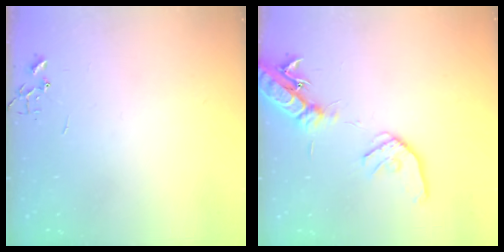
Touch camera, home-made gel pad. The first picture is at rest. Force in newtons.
{"total": 16.5, "press": 16.2, "slide": 2.9}